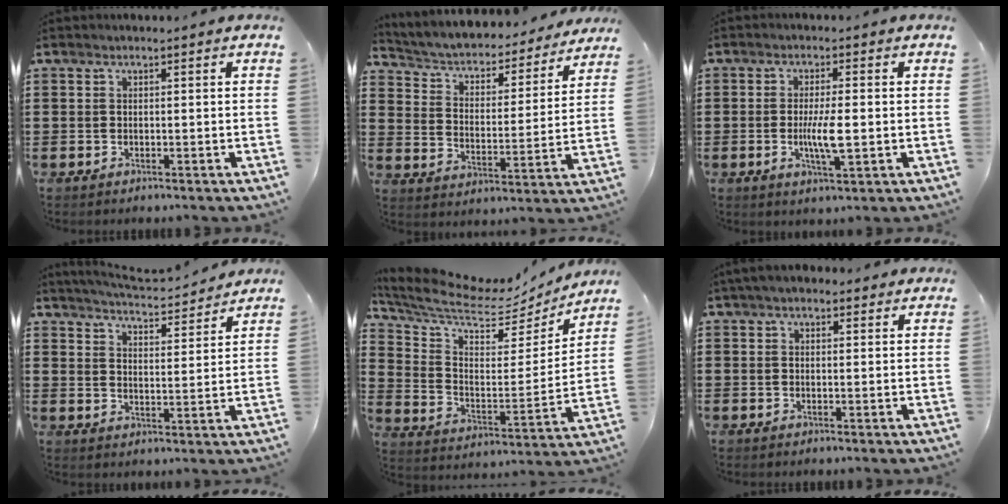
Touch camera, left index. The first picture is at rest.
{"total": 3.5, "force": [3.2, 1.2, 1.0], "torque": [-0.040, -0.028, 0.044]}
{"total": 5.5, "force": [-0.6, 1.0, 5.4], "torque": [-0.108, -0.005, -0.016]}
{"total": 4.4, "force": [4.3, -0.2, 0.9], "torque": [-0.038, -0.029, 0.070]}
{"total": 7.9, "force": [6.8, 2.1, 3.4], "torque": [-0.100, -0.054, 0.117]}
{"total": 2.8, "force": [2.0, 1.3, 1.3], "torque": [-0.032, 0.007, 0.038]}